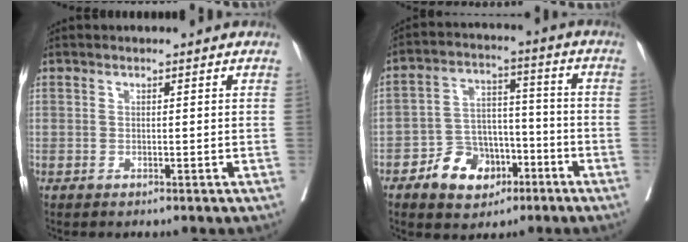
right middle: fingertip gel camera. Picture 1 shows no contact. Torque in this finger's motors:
{"motor_torque": [-0.06, -0.21, 0.16, 0.02]}